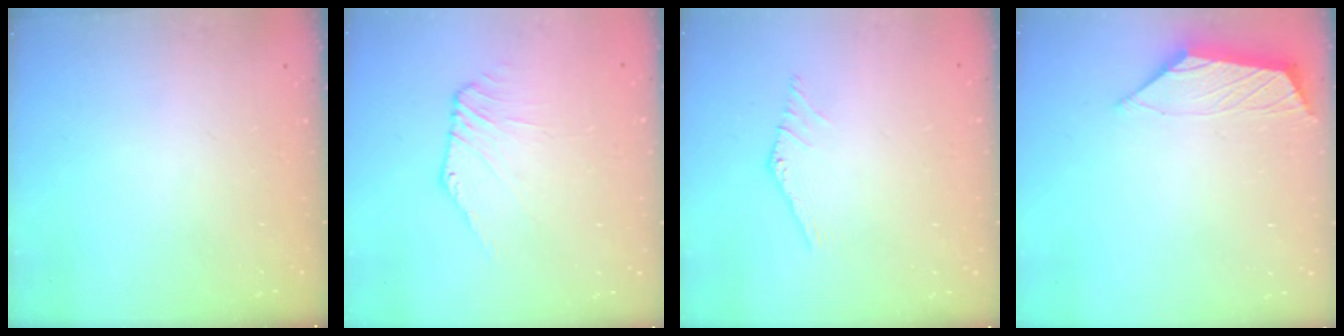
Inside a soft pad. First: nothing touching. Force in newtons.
{"total": 1.1, "press": 1.1, "slide": 0.3}
{"total": 0.0}
{"total": 1.4, "press": 1.4, "slide": 0.2}